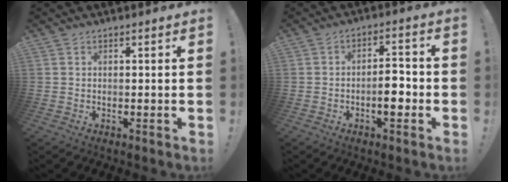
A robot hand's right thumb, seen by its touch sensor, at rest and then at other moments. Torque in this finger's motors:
{"motor_torque": [0.66, 1.01, 0.43, -0.49, 0.30]}